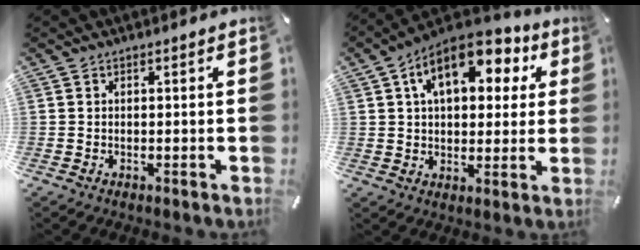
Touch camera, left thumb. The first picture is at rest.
{"total": 14.5, "force": [6.4, 8.7, 9.6], "torque": [-0.148, -0.014, 0.110]}